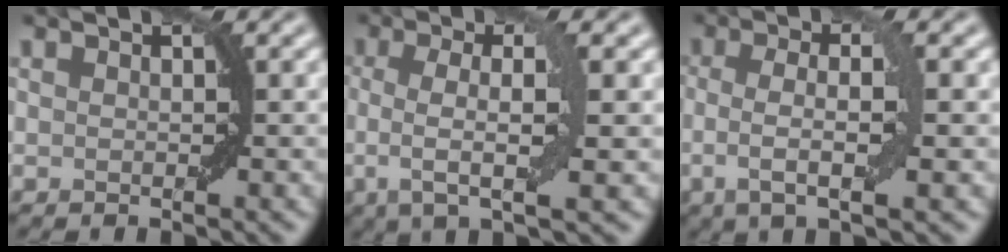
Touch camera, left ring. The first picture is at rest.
{"total": 5.3, "force": [0.0, 1.2, 5.2], "torque": [-0.091, 0.003, -0.005]}
{"total": 4.3, "force": [-0.4, 1.0, 4.2], "torque": [-0.084, -0.003, -0.009]}